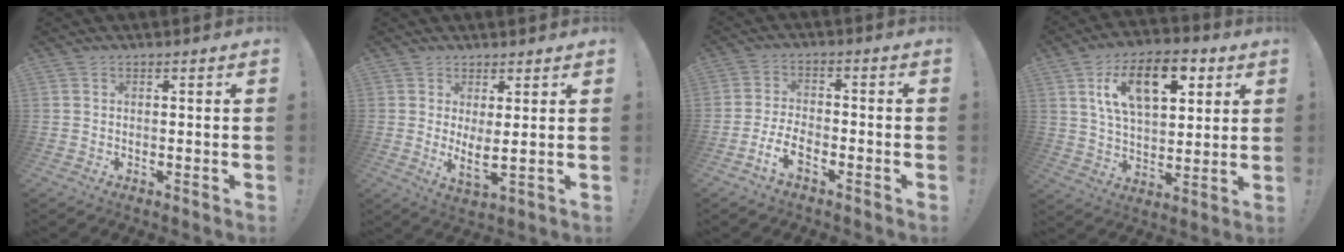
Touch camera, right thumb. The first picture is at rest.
{"total": 4.8, "force": [2.1, 0.4, 4.3], "torque": [-0.056, -0.033, 0.037]}
{"total": 6.4, "force": [-4.0, 2.5, 4.2], "torque": [-0.088, 0.010, -0.070]}
{"total": 17.2, "force": [7.6, 9.2, 12.5], "torque": [-0.199, -0.013, 0.131]}